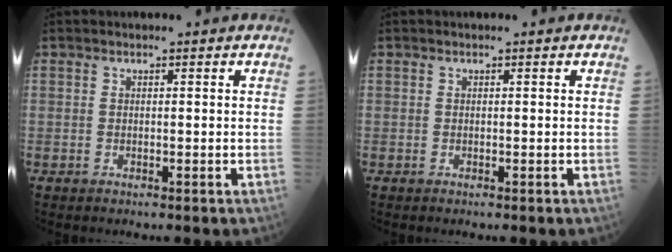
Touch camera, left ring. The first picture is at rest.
{"total": 0.0}